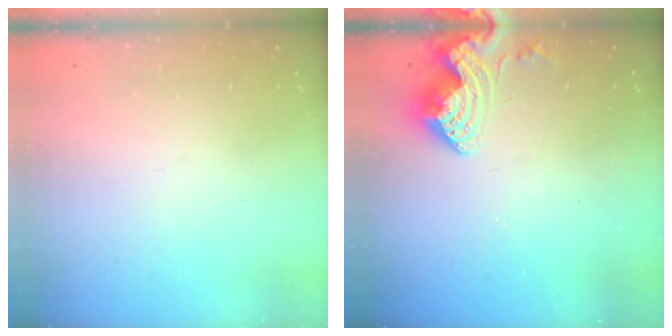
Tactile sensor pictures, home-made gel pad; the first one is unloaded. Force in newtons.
{"total": 10.1, "press": 10.0, "slide": 1.2}